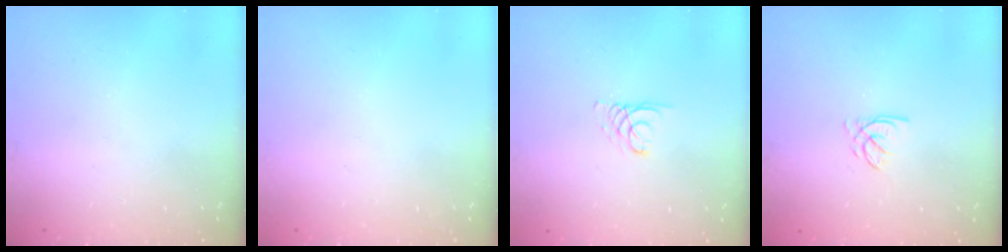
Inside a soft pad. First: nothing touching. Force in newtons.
{"total": 0.0}
{"total": 2.1, "press": 2.1, "slide": 0.2}
{"total": 2.3, "press": 2.3, "slide": 0.3}